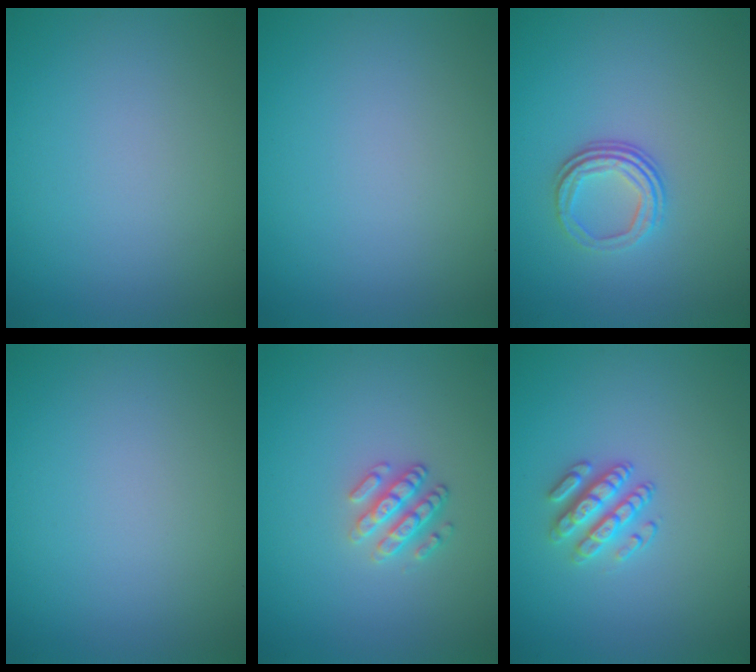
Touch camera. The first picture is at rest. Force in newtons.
{"total": 0.0}
{"total": 3.3, "press": 2.2, "slide": 2.4}
{"total": 0.0}
{"total": 2.5, "press": 2.3, "slide": 0.9}
{"total": 2.7, "press": 2.5, "slide": 1.2}